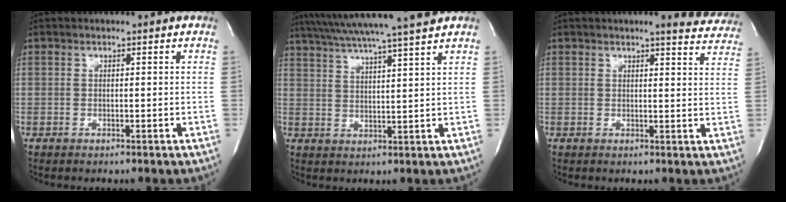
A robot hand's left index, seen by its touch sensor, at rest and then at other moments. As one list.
[{"total": 15.0, "force": [13.0, -1.8, 7.1], "torque": [-0.128, -0.003, 0.189]}, {"total": 9.0, "force": [8.4, 1.3, 3.0], "torque": [-0.018, -0.021, 0.068]}]